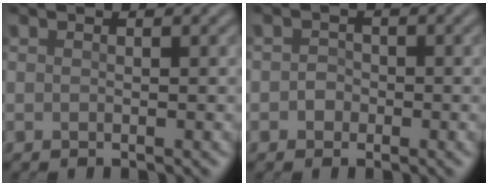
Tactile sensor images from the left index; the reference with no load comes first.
{"total": 1.2, "force": [-0.3, 1.1, 0.2], "torque": [0.010, 0.006, -0.013]}